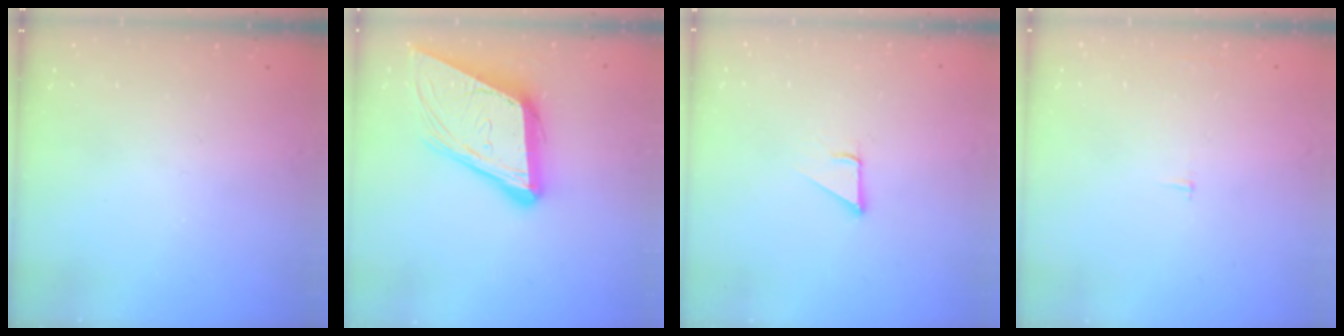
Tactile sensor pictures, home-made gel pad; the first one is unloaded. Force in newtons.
{"total": 15.8, "press": 15.2, "slide": 4.2}
{"total": 1.6, "press": 1.6, "slide": 0.2}
{"total": 2.1, "press": 2.1, "slide": 0.2}